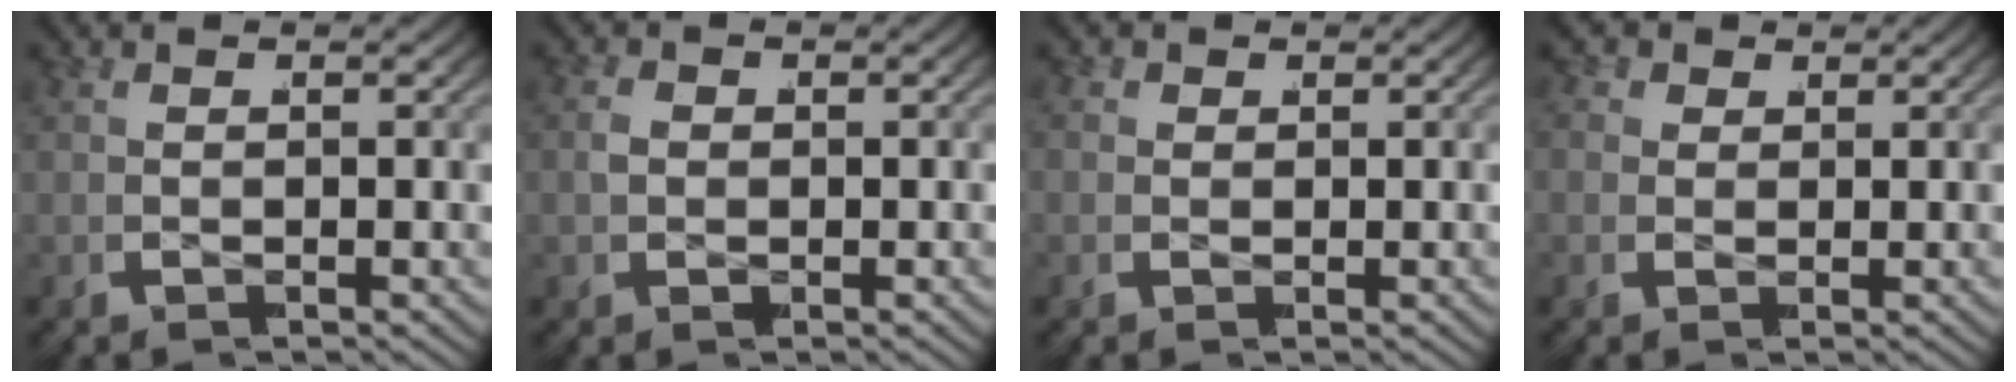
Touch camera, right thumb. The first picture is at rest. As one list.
[{"total": 1.7, "force": [-0.3, 1.5, 0.8], "torque": [-0.022, -0.005, -0.003]}, {"total": 1.5, "force": [0.4, 1.3, 0.5], "torque": [-0.011, -0.008, 0.006]}, {"total": 2.6, "force": [0.9, 2.2, 1.0], "torque": [-0.020, -0.008, 0.014]}]